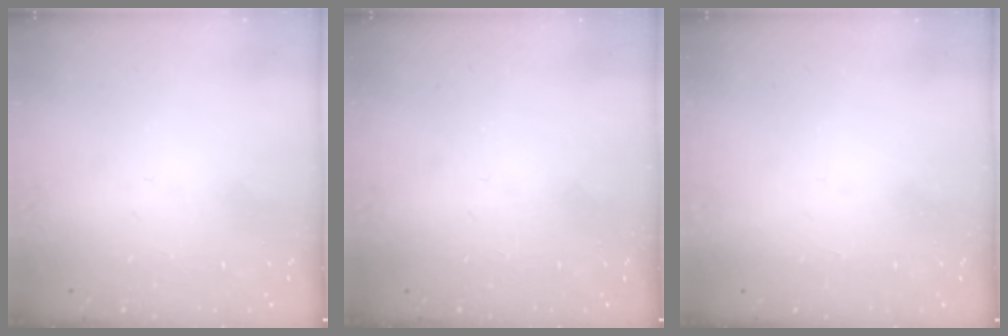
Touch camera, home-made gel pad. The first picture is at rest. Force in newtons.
{"total": 0.0}
{"total": 1.5, "press": 1.5, "slide": 0.1}